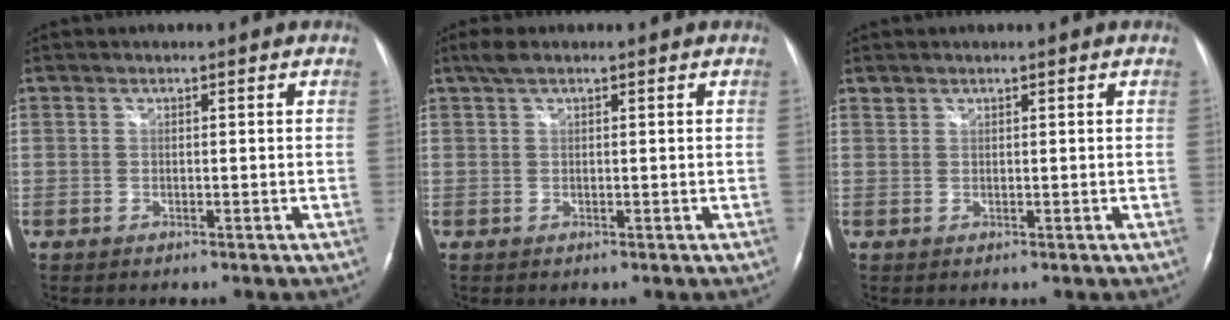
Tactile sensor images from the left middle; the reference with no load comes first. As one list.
[{"total": 2.1, "force": [1.5, 0.4, 1.5], "torque": [-0.036, 0.018, 0.030]}, {"total": 0.6, "force": [0.6, 0.2, -0.1], "torque": [-0.001, 0.005, 0.011]}]